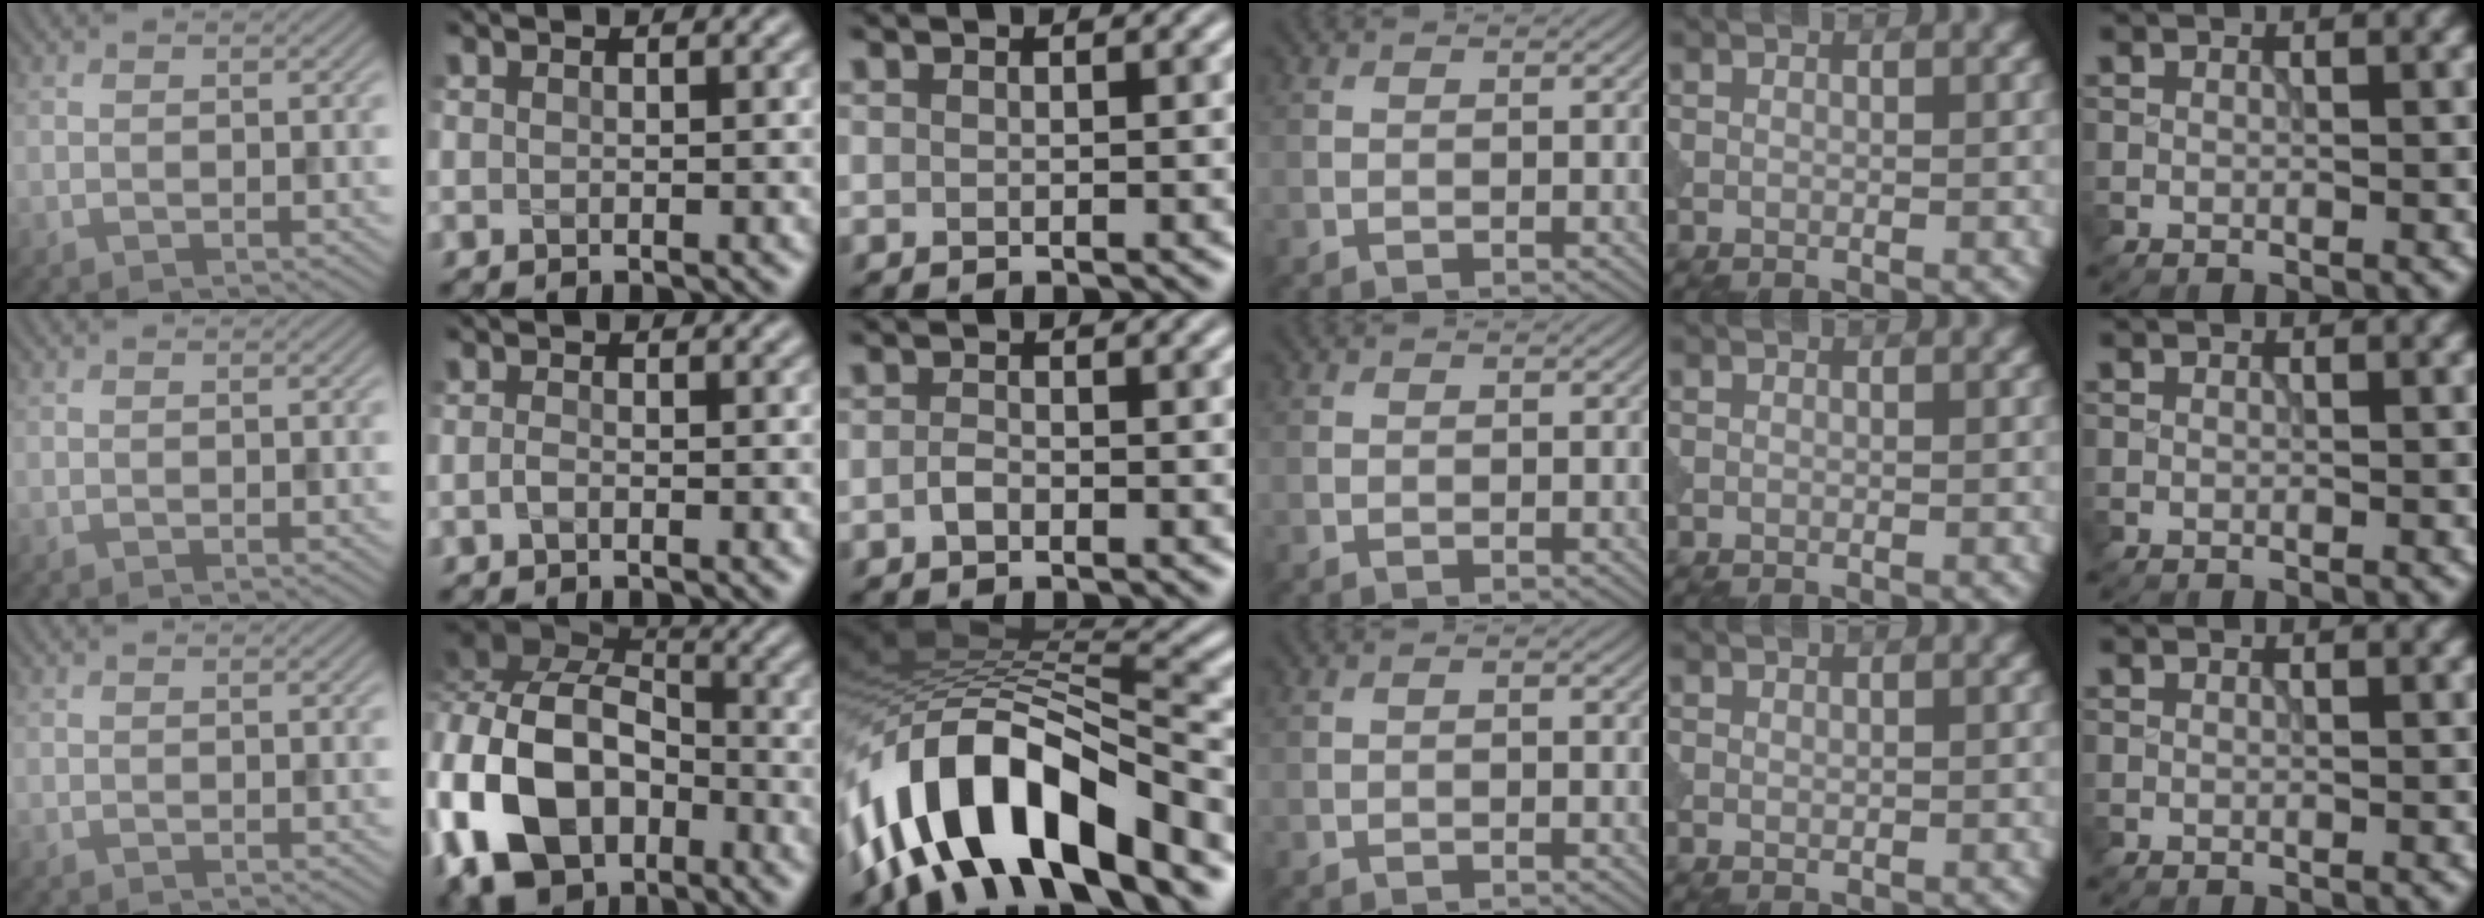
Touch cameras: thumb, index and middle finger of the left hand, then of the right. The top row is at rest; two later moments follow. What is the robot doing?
{"motion": "insert", "object": "peg toy"}